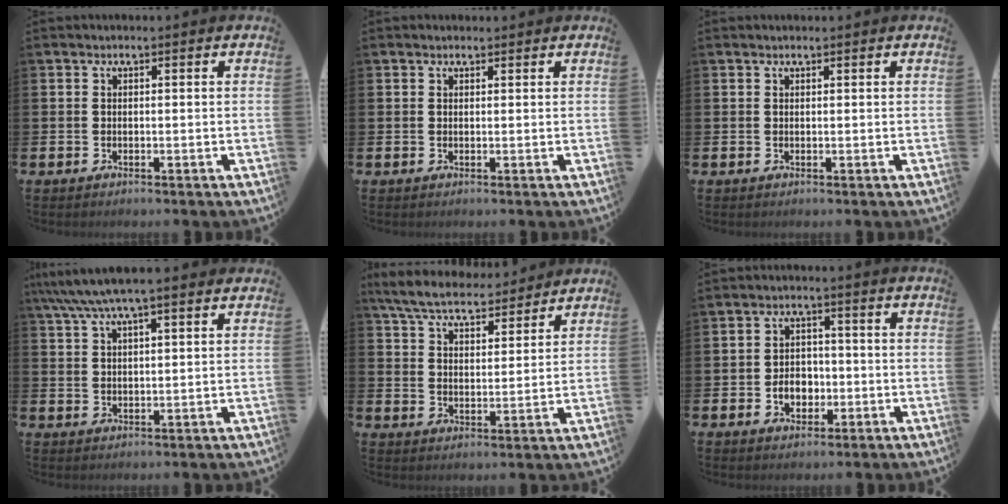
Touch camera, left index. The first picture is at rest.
{"total": 0.8, "force": [0.7, 0.3, 0.1], "torque": [0.012, -0.002, 0.010]}
{"total": 0.6, "force": [0.5, 0.1, 0.1], "torque": [0.013, -0.004, 0.007]}
{"total": 6.5, "force": [5.3, 1.1, 3.6], "torque": [-0.077, -0.009, 0.095]}
{"total": 6.6, "force": [6.3, 1.3, 1.6], "torque": [-0.058, -0.034, 0.111]}
{"total": 3.8, "force": [-1.0, 3.0, 2.2], "torque": [-0.025, -0.003, -0.028]}